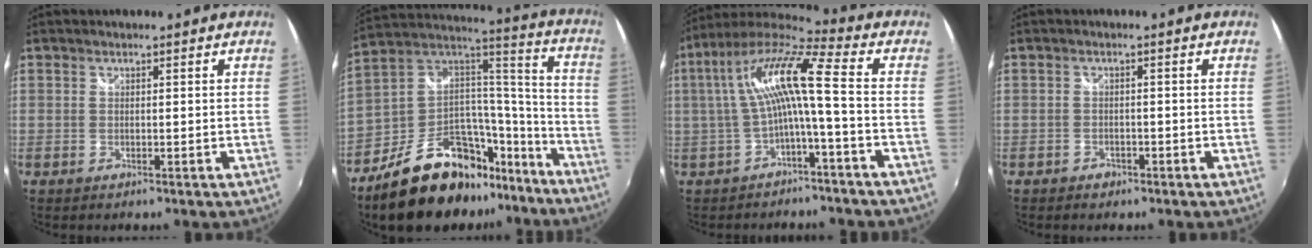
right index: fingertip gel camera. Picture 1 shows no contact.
{"total": 25.0, "force": [-17.0, 12.5, 13.5], "torque": [-0.233, 0.056, -0.250]}
{"total": 12.1, "force": [-1.2, 0.5, 12.0], "torque": [-0.234, 0.017, -0.019]}
{"total": 2.2, "force": [-1.5, 1.5, 0.5], "torque": [-0.013, 0.000, -0.021]}